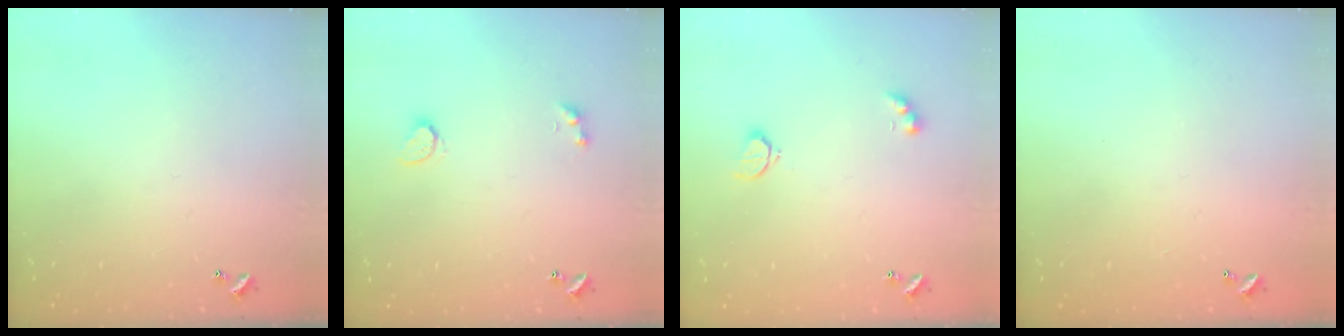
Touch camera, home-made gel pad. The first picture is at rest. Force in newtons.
{"total": 2.3, "press": 2.3, "slide": 0.5}
{"total": 2.6, "press": 2.6, "slide": 0.5}
{"total": 2.8, "press": 2.8, "slide": 0.1}